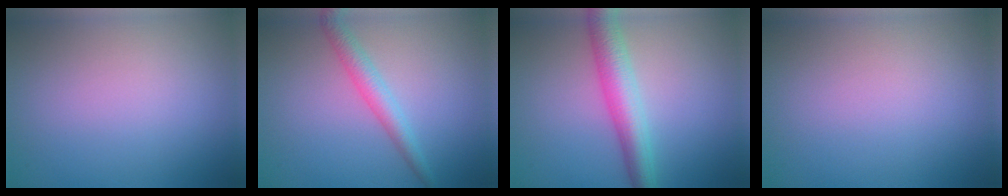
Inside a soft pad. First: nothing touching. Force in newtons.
{"total": 2.7, "press": 2.7, "slide": 0.1}
{"total": 5.0, "press": 5.0, "slide": 0.0}
{"total": 0.0}